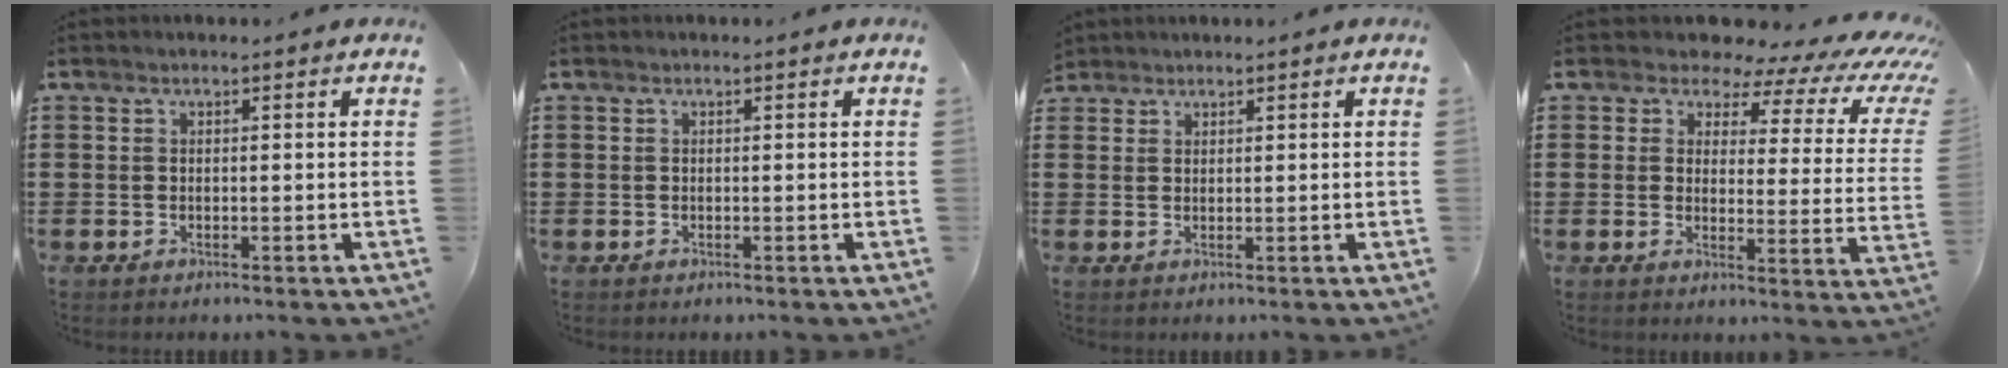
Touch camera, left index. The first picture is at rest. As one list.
[{"total": 0.0}, {"total": 1.5, "force": [1.4, 0.5, 0.0], "torque": [-0.003, 0.003, 0.028]}, {"total": 6.3, "force": [5.1, 2.4, 2.9], "torque": [-0.069, -0.031, 0.082]}]